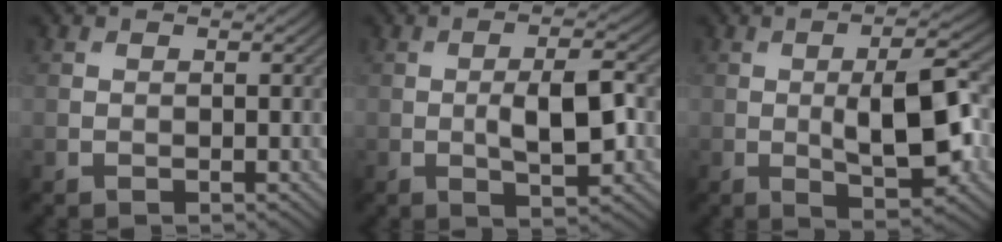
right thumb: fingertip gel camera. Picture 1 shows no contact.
{"total": 6.2, "force": [-0.7, 2.0, 5.8], "torque": [-0.102, 0.002, -0.011]}
{"total": 9.2, "force": [-0.9, 2.9, 8.6], "torque": [-0.135, 0.003, -0.016]}